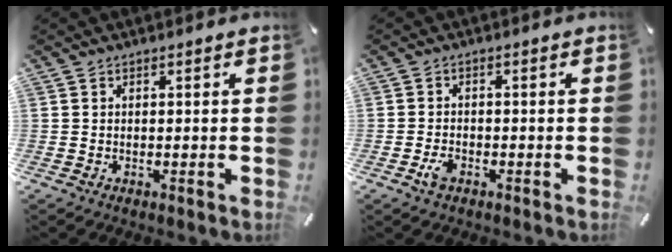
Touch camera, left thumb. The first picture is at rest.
{"total": 2.6, "force": [-1.4, 1.4, 1.6], "torque": [-0.044, -0.001, -0.028]}